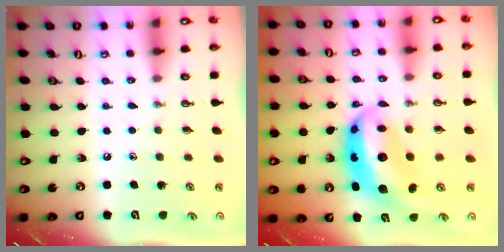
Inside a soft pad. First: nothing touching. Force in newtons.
{"total": 10.9, "press": 10.9, "slide": 1.2}